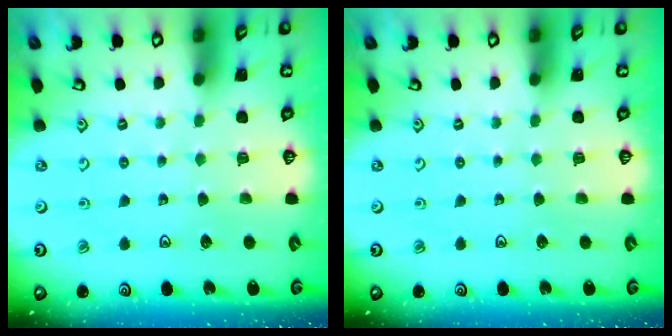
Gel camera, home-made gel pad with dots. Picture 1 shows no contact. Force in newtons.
{"total": 0.0}